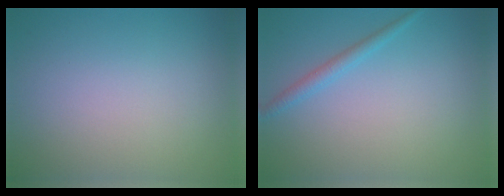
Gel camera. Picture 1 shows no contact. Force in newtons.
{"total": 1.5, "press": 1.5, "slide": 0.1}